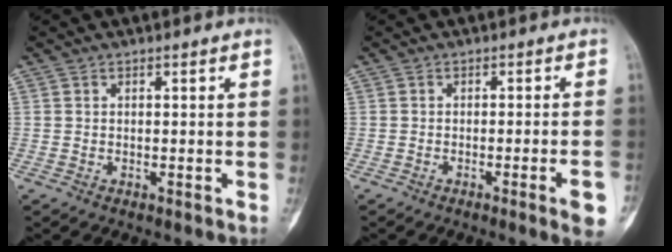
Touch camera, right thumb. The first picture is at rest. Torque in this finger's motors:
{"motor_torque": [2.15, 2.25, 0.98, -1.01, 0.03]}